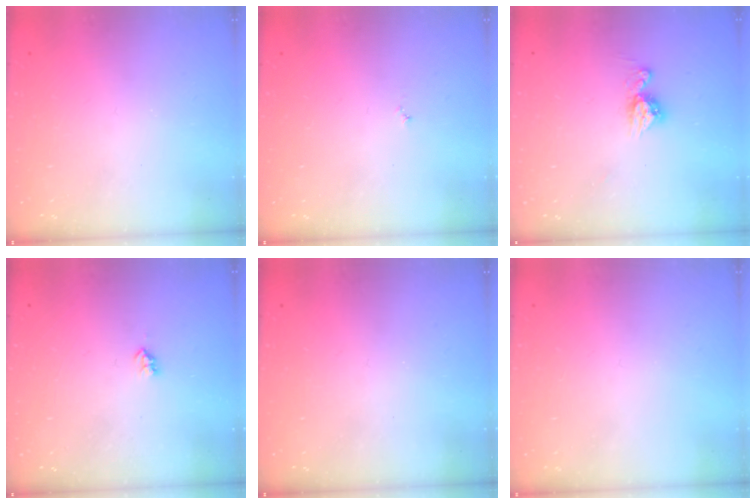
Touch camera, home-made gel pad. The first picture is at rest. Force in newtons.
{"total": 3.0, "press": 2.9, "slide": 0.3}
{"total": 8.5, "press": 8.4, "slide": 0.8}
{"total": 2.6, "press": 2.5, "slide": 0.4}
{"total": 0.0}
{"total": 0.0}